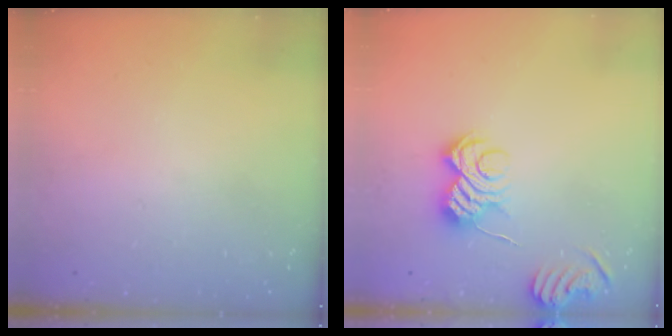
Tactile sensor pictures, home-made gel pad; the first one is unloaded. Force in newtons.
{"total": 10.3, "press": 10.3, "slide": 0.7}